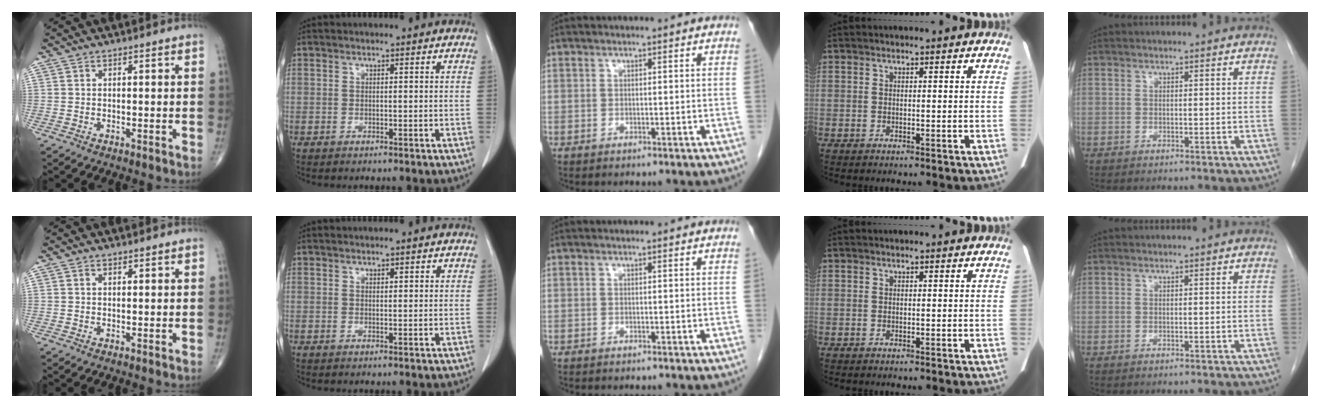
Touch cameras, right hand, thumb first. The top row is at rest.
{"thumb": {"total": 0.6, "force": [0.3, 0.4, 0.3], "torque": [-0.003, -0.002, 0.005]}, "index": {"total": 0.9, "force": [0.6, 0.3, 0.6], "torque": [-0.010, 0.000, 0.009]}}